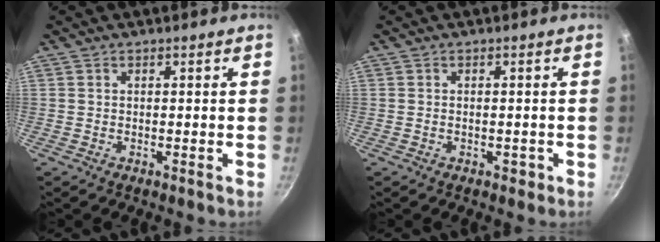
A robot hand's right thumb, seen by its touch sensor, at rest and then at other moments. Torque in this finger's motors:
{"motor_torque": [0.07, -0.10, -0.28, 0.06, -0.03]}